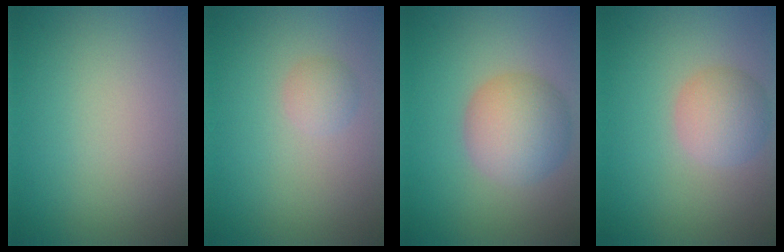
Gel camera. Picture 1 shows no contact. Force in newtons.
{"total": 1.4, "press": 1.4, "slide": 0.1}
{"total": 5.4, "press": 5.4, "slide": 0.2}
{"total": 3.5, "press": 3.5, "slide": 0.3}